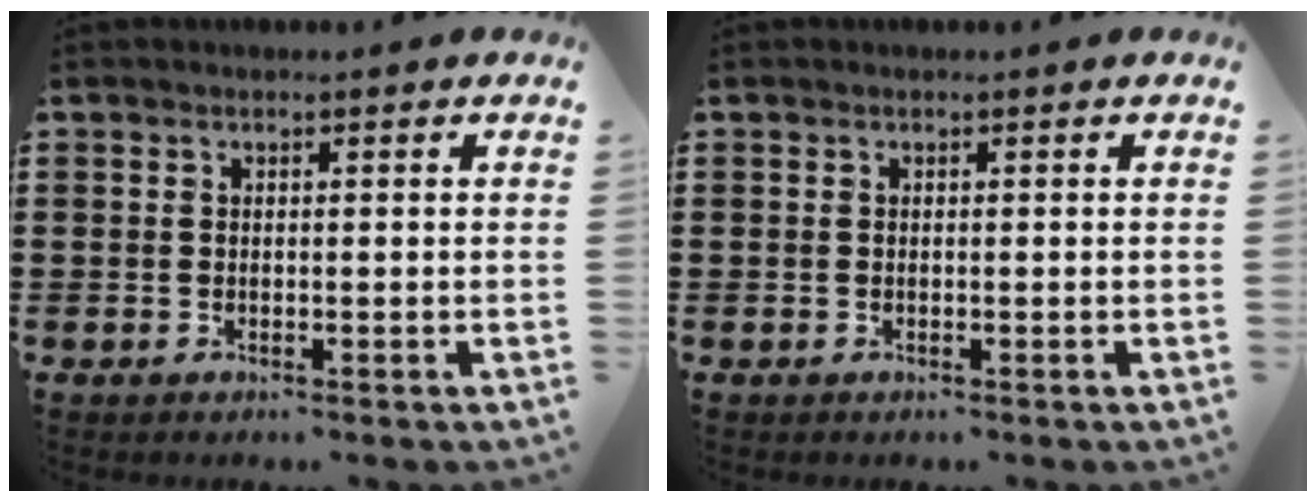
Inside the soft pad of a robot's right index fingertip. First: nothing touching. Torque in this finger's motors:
{"motor_torque": [0.00, 0.00, 0.00, -0.01]}